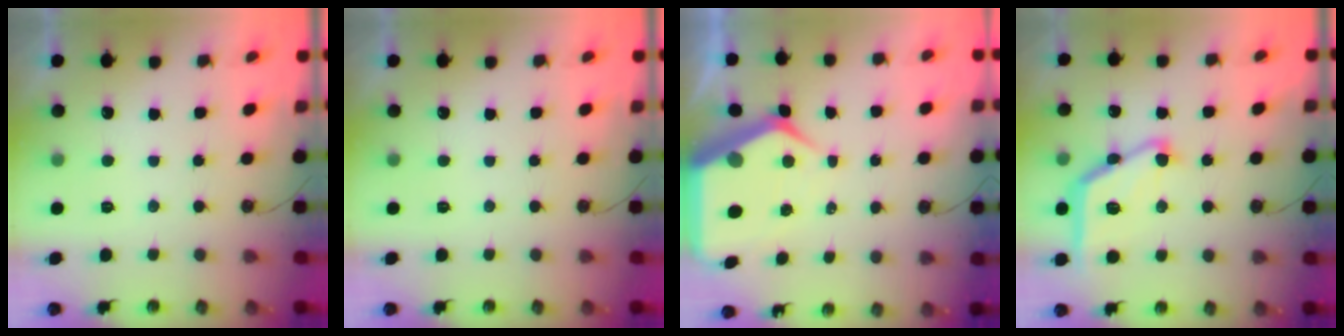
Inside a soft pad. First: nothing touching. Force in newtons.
{"total": 0.0}
{"total": 10.5, "press": 10.4, "slide": 1.0}
{"total": 15.9, "press": 15.9, "slide": 0.5}